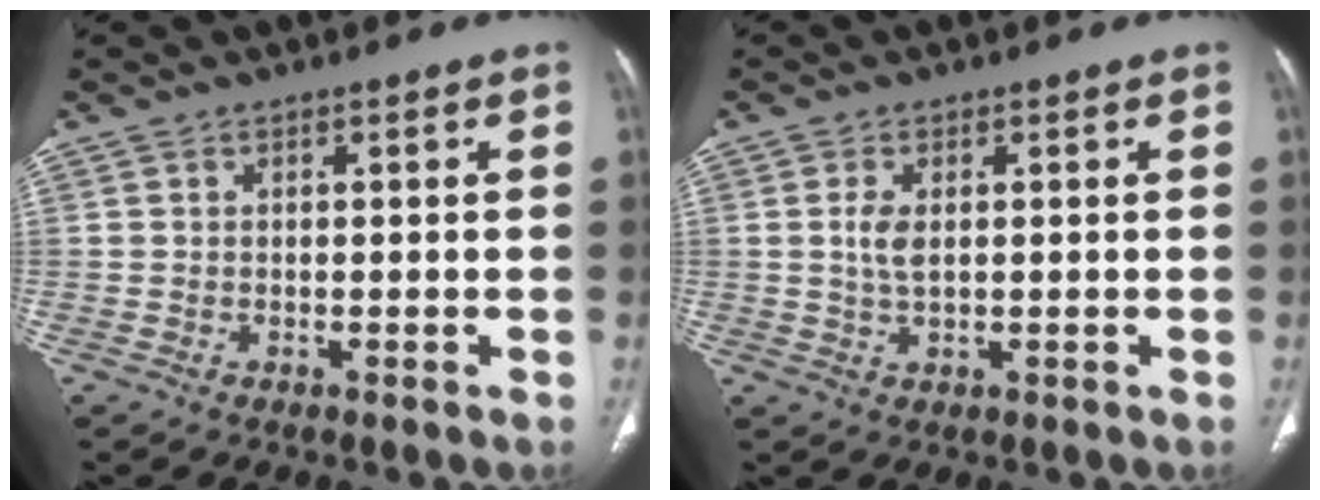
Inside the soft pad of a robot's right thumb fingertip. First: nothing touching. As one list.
[{"total": 3.5, "force": [0.6, 1.8, 2.9], "torque": [-0.065, -0.003, 0.014]}]